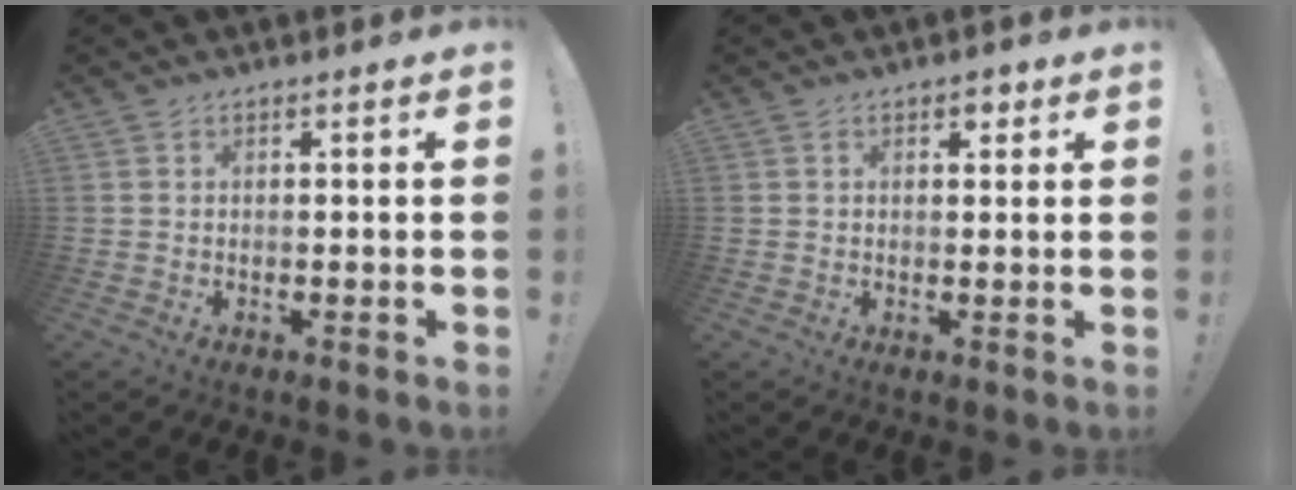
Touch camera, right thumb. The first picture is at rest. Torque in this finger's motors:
{"motor_torque": [0.11, 0.93, 0.40, 0.15, -0.04]}